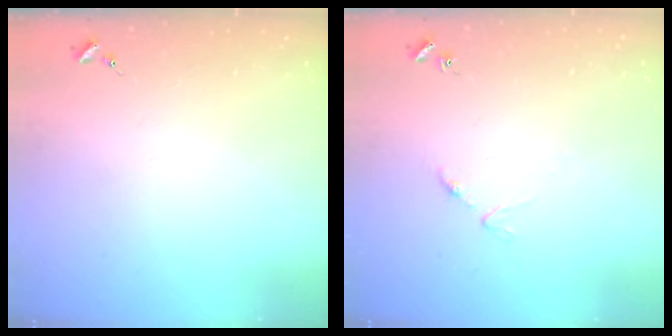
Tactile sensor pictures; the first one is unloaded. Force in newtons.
{"total": 3.8, "press": 3.8, "slide": 0.5}